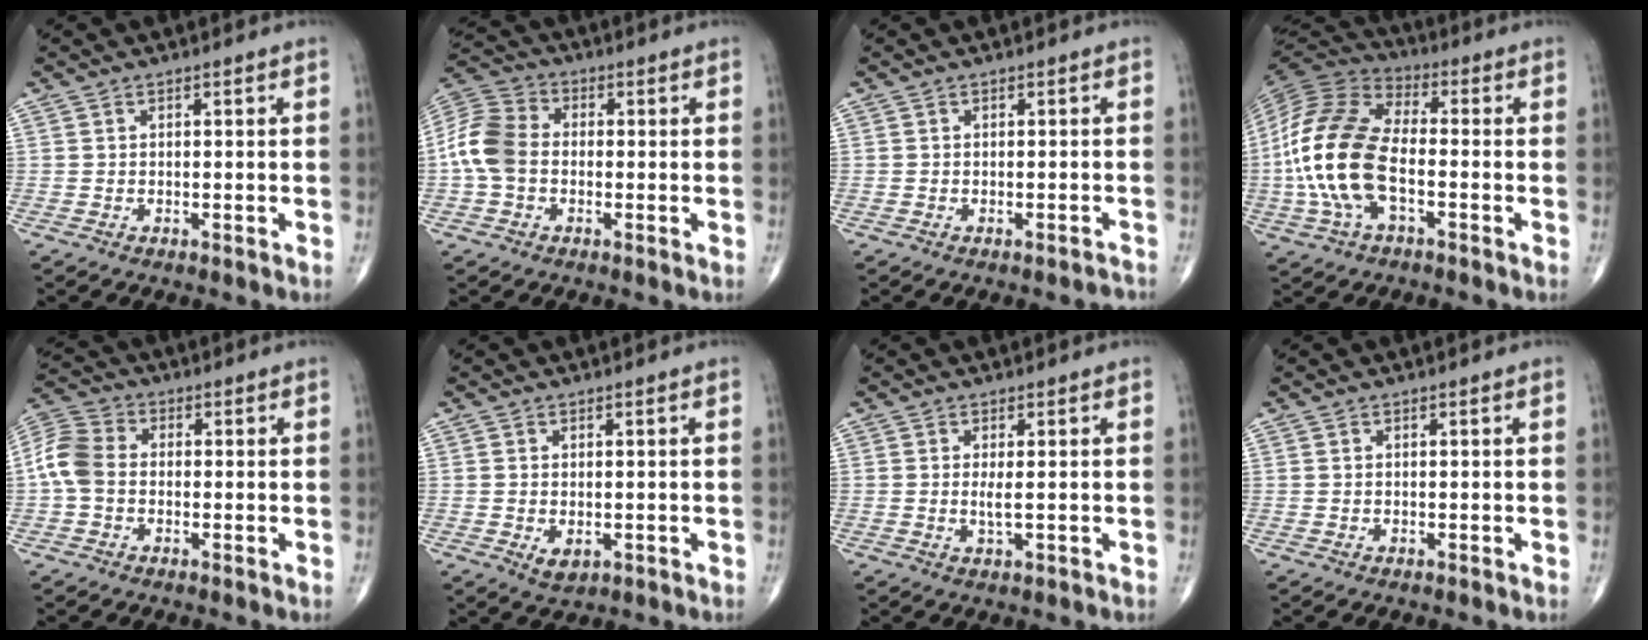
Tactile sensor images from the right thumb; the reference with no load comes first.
{"total": 9.5, "force": [-1.2, 7.0, 6.3], "torque": [-0.125, 0.028, -0.036]}
{"total": 1.1, "force": [-1.0, 0.0, 0.5], "torque": [-0.010, 0.010, -0.010]}
{"total": 18.0, "force": [-3.1, 9.5, 14.9], "torque": [-0.312, 0.027, -0.063]}
{"total": 7.5, "force": [-0.8, 5.5, 5.1], "torque": [-0.102, 0.020, -0.029]}
{"total": 2.7, "force": [-0.6, 1.8, 1.9], "torque": [-0.025, -0.002, 0.000]}
{"total": 1.8, "force": [0.1, 0.2, 1.8], "torque": [-0.039, -0.004, 0.005]}
{"total": 0.0}